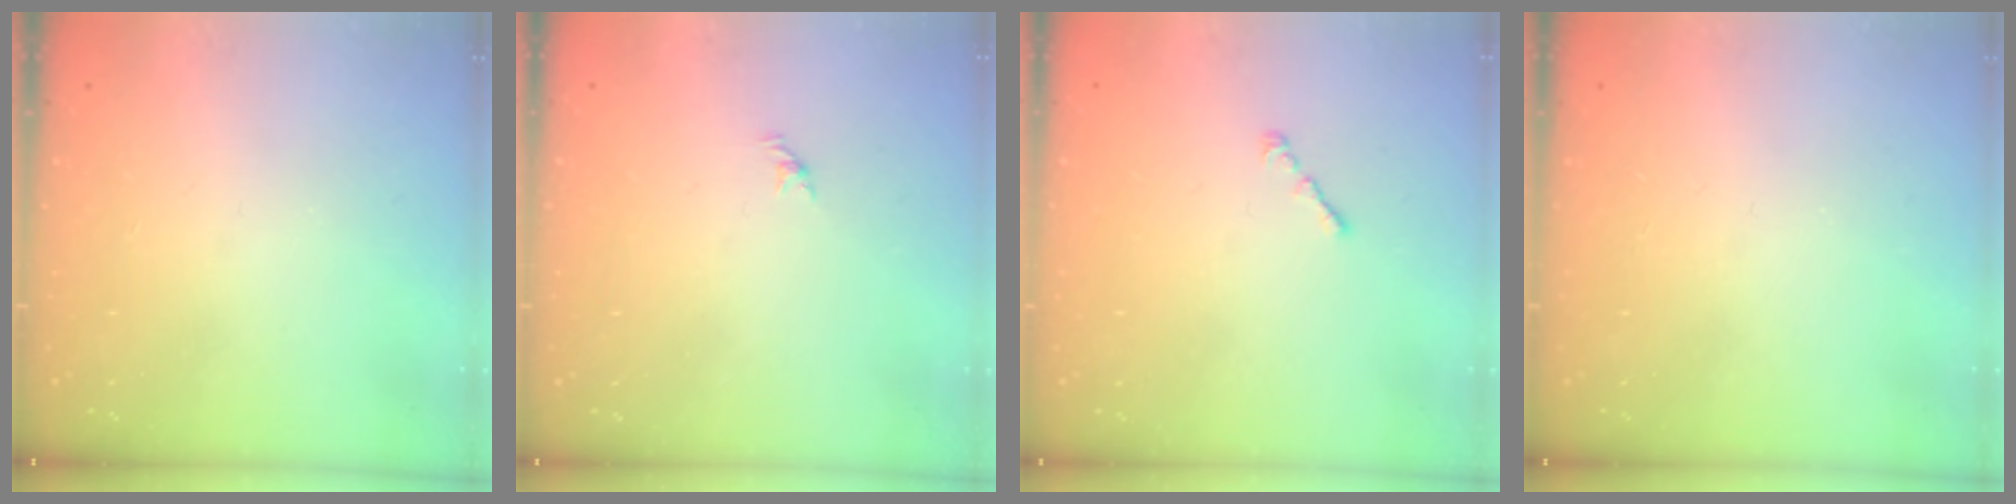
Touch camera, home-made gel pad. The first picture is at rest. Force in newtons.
{"total": 0.5, "press": 0.3, "slide": 0.4}
{"total": 1.0, "press": 0.9, "slide": 0.5}
{"total": 0.0}